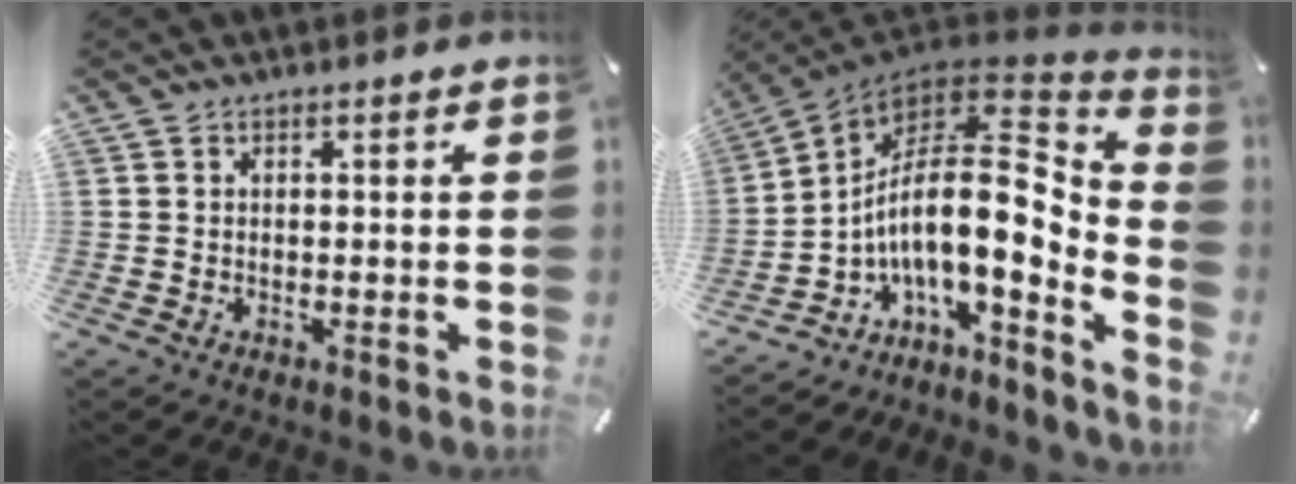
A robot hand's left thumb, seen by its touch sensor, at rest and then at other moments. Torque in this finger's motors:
{"motor_torque": [-0.49, 3.22, 1.77, 1.01, 0.33]}